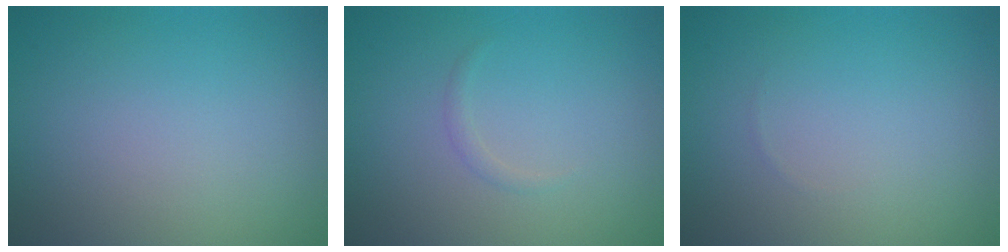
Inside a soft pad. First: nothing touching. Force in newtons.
{"total": 0.6, "press": 0.6, "slide": 0.0}
{"total": 0.0}